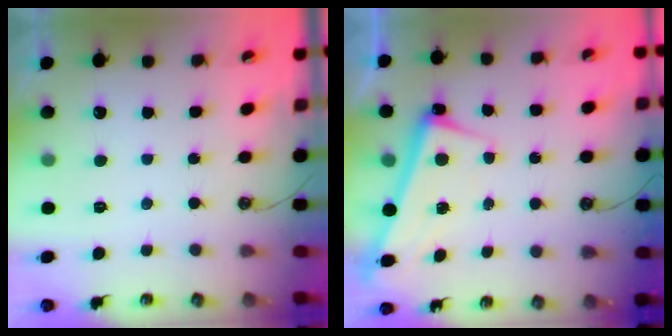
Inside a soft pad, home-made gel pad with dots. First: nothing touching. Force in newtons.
{"total": 2.6, "press": 2.4, "slide": 0.9}